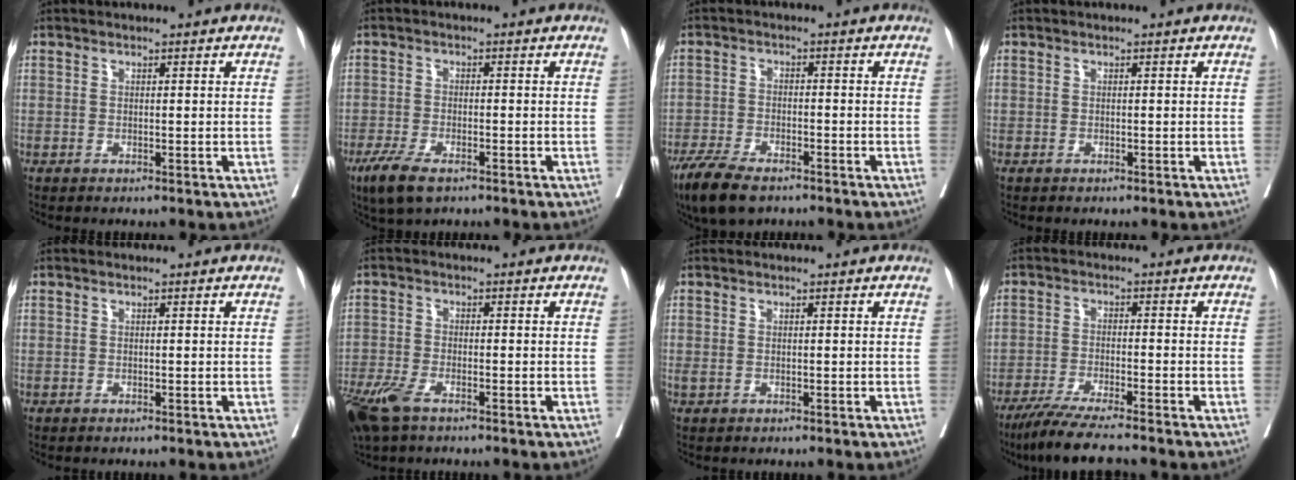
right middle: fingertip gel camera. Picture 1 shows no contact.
{"total": 3.0, "force": [-1.9, 1.1, 2.0], "torque": [-0.044, -0.005, -0.031]}
{"total": 8.4, "force": [-6.3, 2.5, 5.0], "torque": [-0.094, -0.017, -0.109]}
{"total": 0.0}
{"total": 0.0}
{"total": 7.8, "force": [-5.3, 2.8, 4.9], "torque": [-0.101, -0.016, -0.100]}
{"total": 0.6, "force": [0.0, 0.2, 0.5], "torque": [-0.019, -0.002, 0.004]}
{"total": 9.1, "force": [-7.7, -0.5, 4.9], "torque": [-0.075, -0.030, -0.128]}